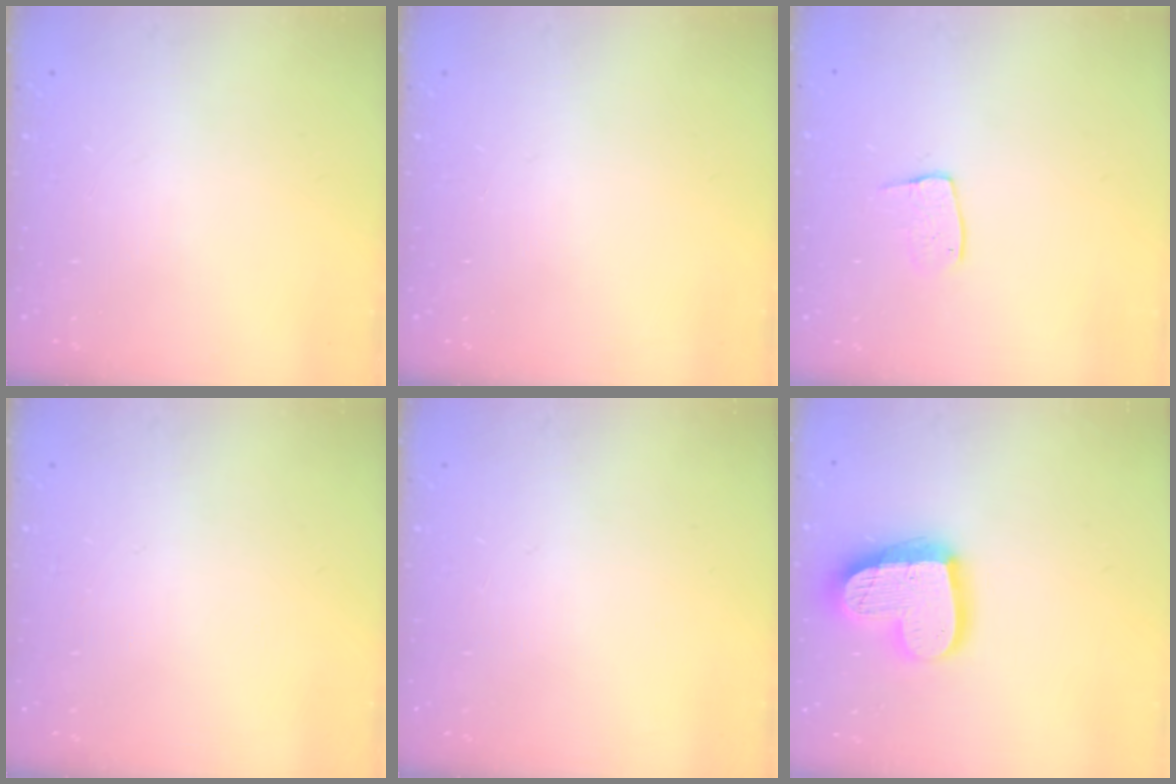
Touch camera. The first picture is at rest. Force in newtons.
{"total": 0.0}
{"total": 6.1, "press": 6.1, "slide": 0.3}
{"total": 0.0}
{"total": 0.0}
{"total": 18.9, "press": 18.8, "slide": 1.7}